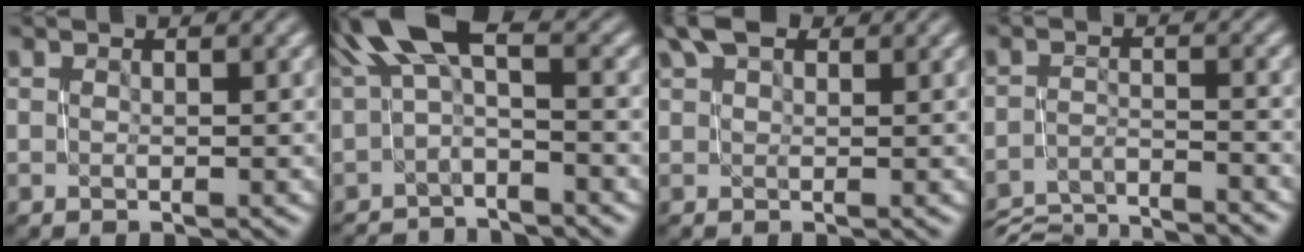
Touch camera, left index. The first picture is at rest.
{"total": 5.3, "force": [-1.2, 1.2, 5.0], "torque": [-0.085, 0.025, -0.035]}
{"total": 3.4, "force": [2.5, 1.4, 1.9], "torque": [-0.033, 0.013, 0.041]}
{"total": 8.5, "force": [-8.3, 1.1, 1.4], "torque": [-0.024, -0.008, -0.126]}